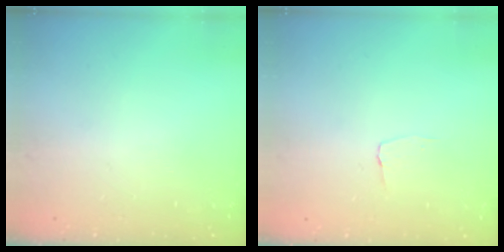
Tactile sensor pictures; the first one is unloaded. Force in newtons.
{"total": 2.9, "press": 2.8, "slide": 0.3}